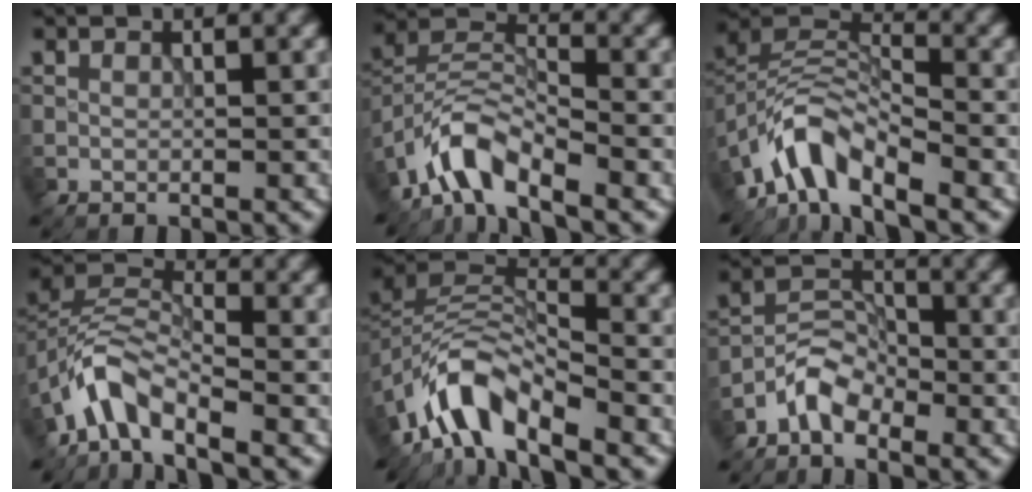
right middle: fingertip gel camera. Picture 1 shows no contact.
{"total": 5.9, "force": [-4.6, 1.9, 3.2], "torque": [-0.053, 0.007, -0.097]}
{"total": 6.9, "force": [-5.0, 2.6, 4.0], "torque": [-0.063, 0.005, -0.106]}
{"total": 5.1, "force": [-3.9, 1.9, 2.7], "torque": [-0.046, 0.007, -0.085]}
{"total": 7.5, "force": [-5.1, 2.9, 4.7], "torque": [-0.071, 0.006, -0.109]}
{"total": 3.3, "force": [-2.4, 1.7, 1.4], "torque": [-0.023, 0.013, -0.058]}